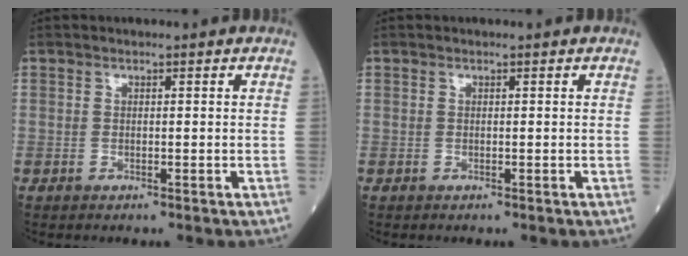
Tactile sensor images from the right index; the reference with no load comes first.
{"total": 0.0}